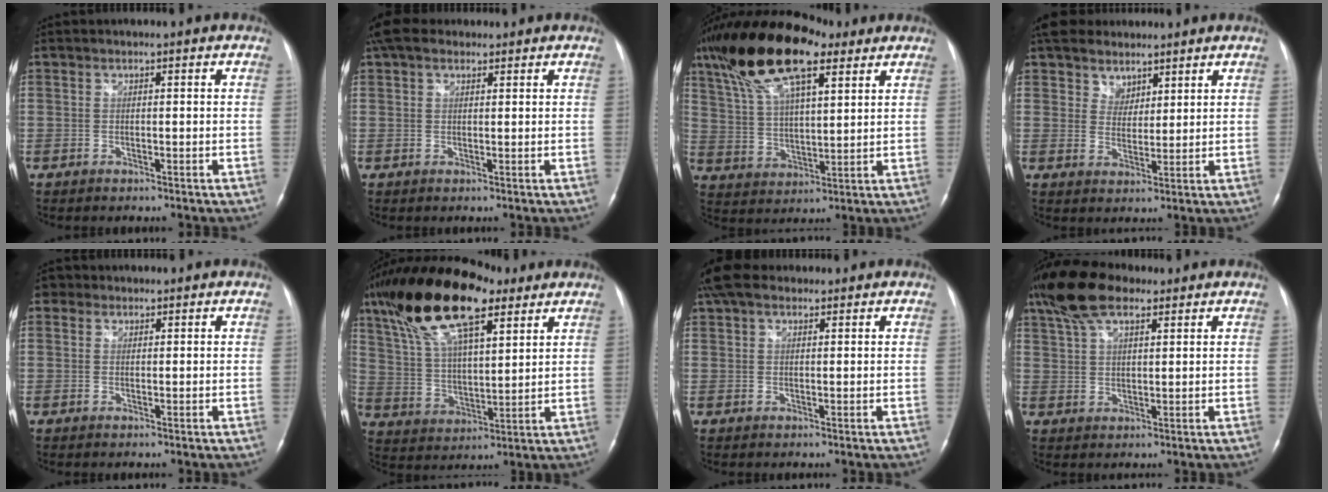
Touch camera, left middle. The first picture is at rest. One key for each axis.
{"total": 4.6, "fx": 3.3, "fy": 2.5, "fz": 2.0, "tx": -0.047, "ty": 0.034, "tz": 0.063}
{"total": 18.2, "fx": 11.3, "fy": 5.7, "fz": 13.0, "tx": -0.264, "ty": 0.041, "tz": 0.208}
{"total": 7.7, "fx": 5.8, "fy": 4.8, "fz": 1.8, "tx": -0.029, "ty": 0.020, "tz": 0.104}
{"total": 2.2, "fx": 1.1, "fy": 1.9, "fz": 0.4, "tx": -0.003, "ty": 0.011, "tz": 0.014}
{"total": 20.2, "fx": 12.5, "fy": 6.5, "fz": 14.5, "tx": -0.292, "ty": 0.041, "tz": 0.228}
{"total": 5.5, "fx": 4.0, "fy": 2.7, "fz": 2.6, "tx": -0.060, "ty": 0.035, "tz": 0.077}
{"total": 9.7, "fx": 6.8, "fy": 3.5, "fz": 5.9, "tx": -0.123, "ty": 0.030, "tz": 0.126}